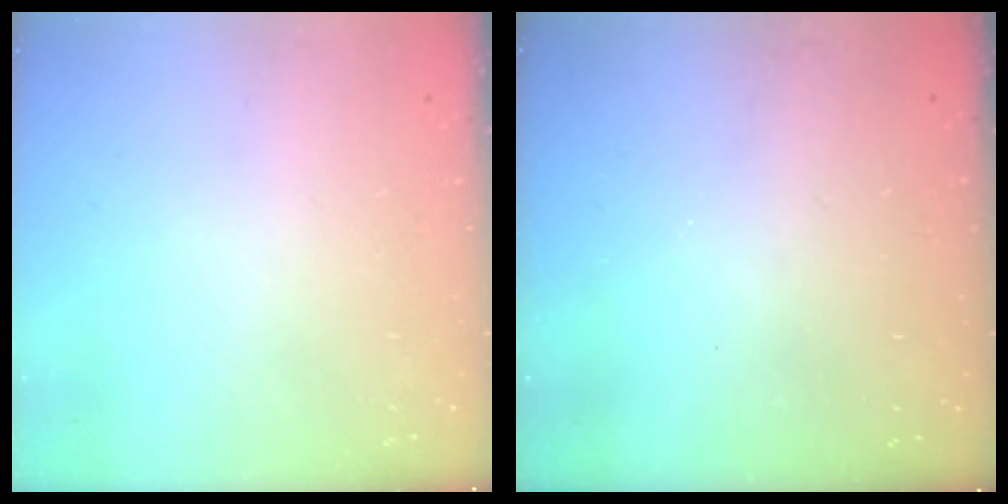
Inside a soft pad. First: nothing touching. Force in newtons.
{"total": 3.1, "press": 3.1, "slide": 0.1}